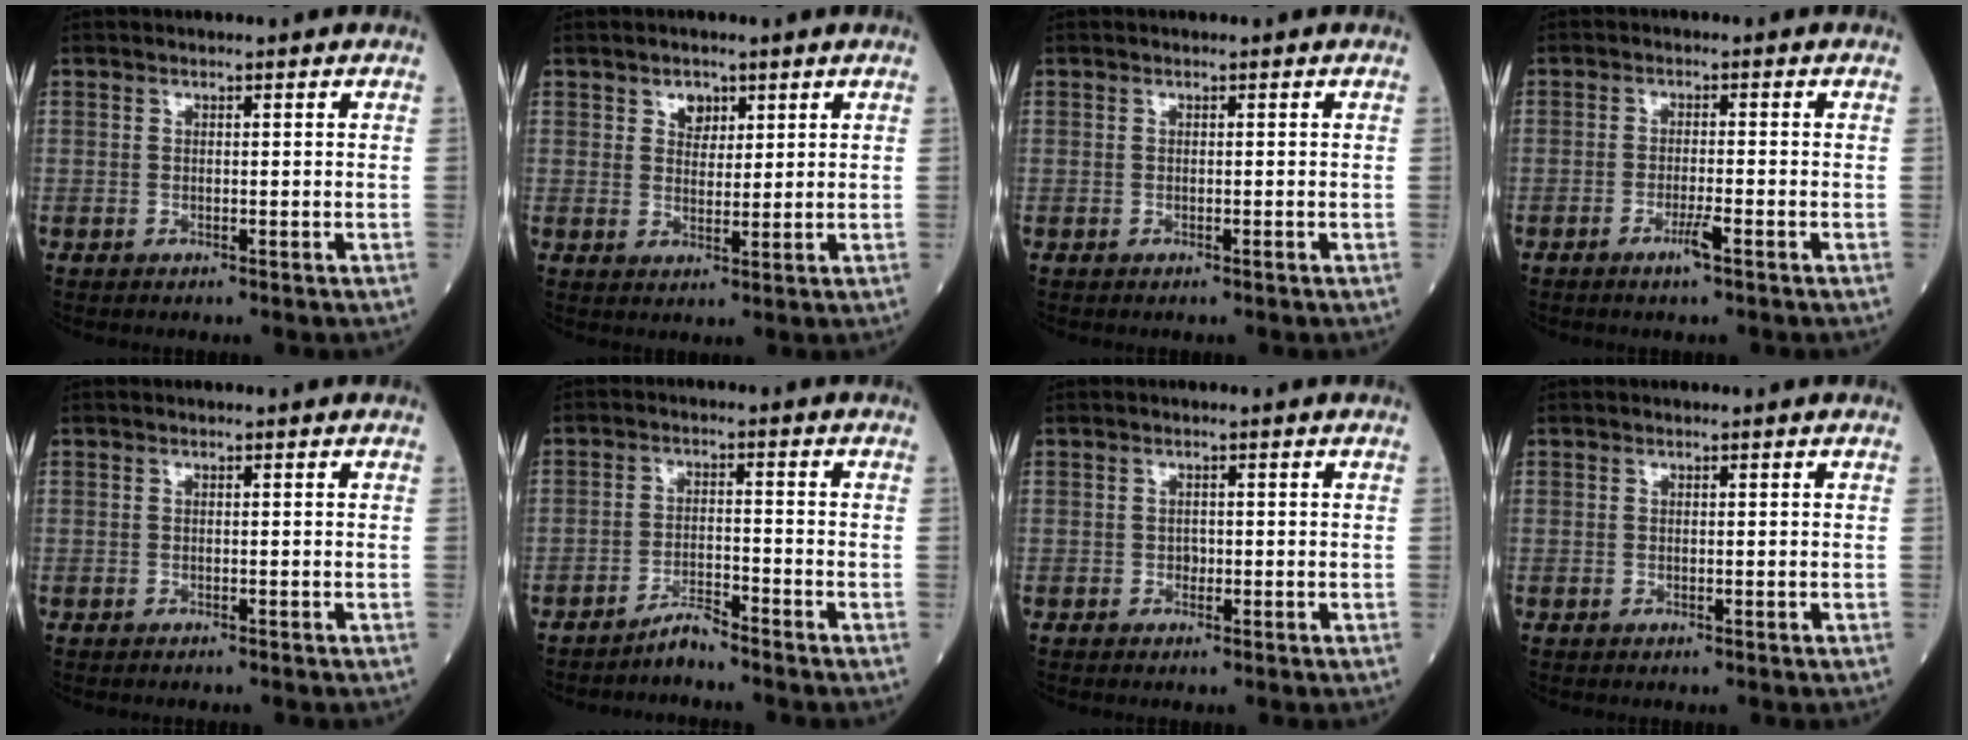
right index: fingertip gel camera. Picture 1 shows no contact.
{"total": 2.9, "force": [1.7, 2.0, 1.3], "torque": [-0.019, 0.001, 0.029]}
{"total": 0.0}
{"total": 2.7, "force": [-1.6, -0.2, 2.2], "torque": [-0.043, -0.004, -0.030]}
{"total": 1.0, "force": [-1.0, 0.0, 0.4], "torque": [-0.005, 0.000, -0.014]}
{"total": 3.0, "force": [-2.9, -0.1, 0.7], "torque": [-0.008, -0.009, -0.054]}
{"total": 0.7, "force": [-0.2, 0.5, 0.4], "torque": [-0.004, 0.003, -0.005]}
{"total": 0.0}